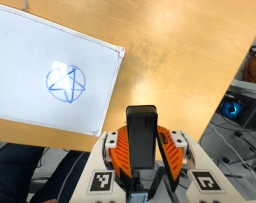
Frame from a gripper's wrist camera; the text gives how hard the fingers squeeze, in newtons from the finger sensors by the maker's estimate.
{"total": 5.1, "left": 4.7, "right": 5.6}